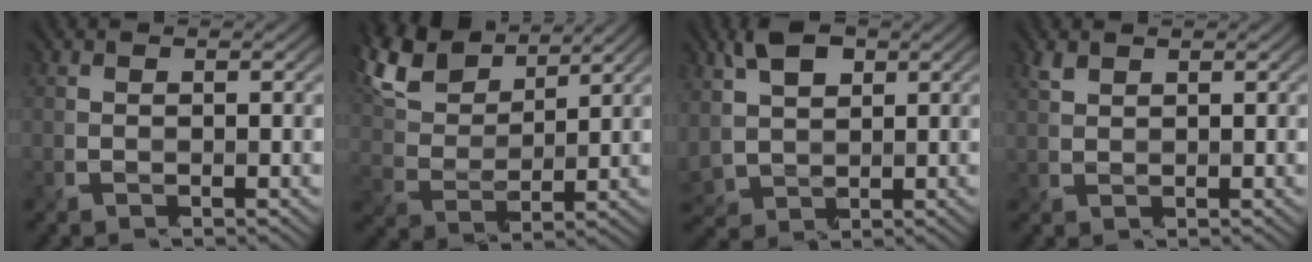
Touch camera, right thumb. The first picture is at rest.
{"total": 10.7, "force": [7.6, 3.6, 6.7], "torque": [-0.190, 0.024, 0.153]}
{"total": 6.9, "force": [2.4, 4.1, 5.0], "torque": [-0.131, -0.002, 0.056]}
{"total": 1.4, "force": [1.2, -0.1, 0.7], "torque": [-0.024, -0.001, 0.035]}